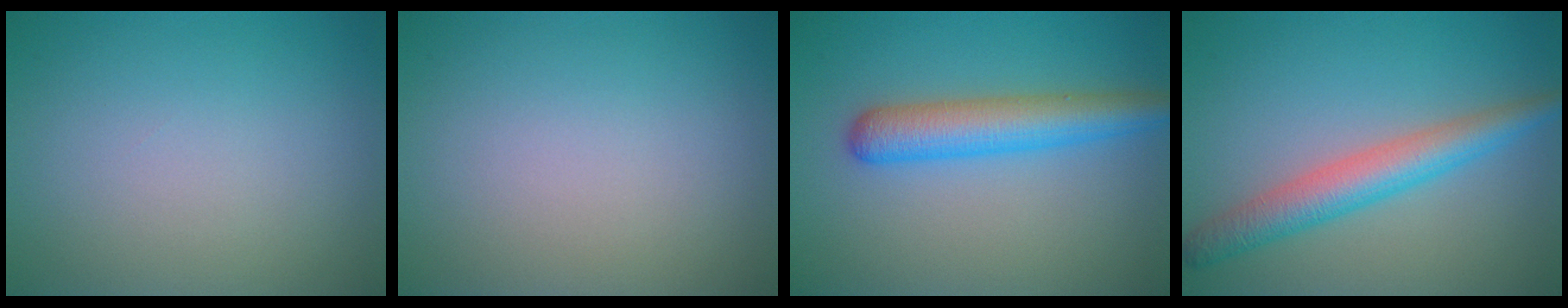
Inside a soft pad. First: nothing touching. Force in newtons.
{"total": 0.0}
{"total": 4.8, "press": 4.8, "slide": 0.2}
{"total": 4.5, "press": 4.5, "slide": 0.0}